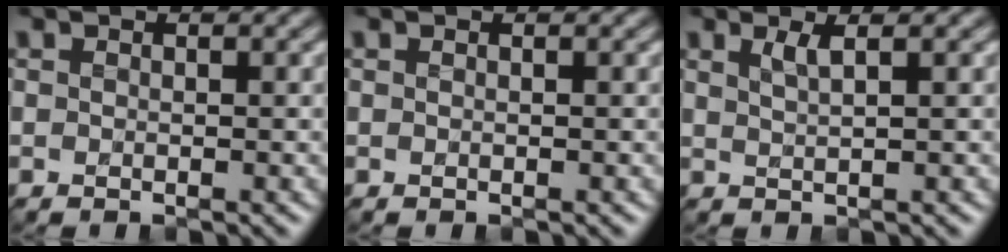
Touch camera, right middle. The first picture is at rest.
{"total": 0.0}
{"total": 1.4, "force": [0.8, 0.3, 1.1], "torque": [-0.021, -0.004, 0.013]}